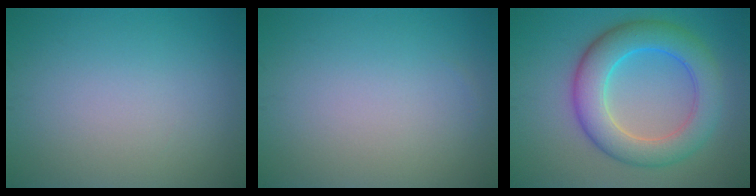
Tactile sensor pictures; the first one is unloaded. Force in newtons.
{"total": 0.0}
{"total": 7.4, "press": 7.4, "slide": 0.1}